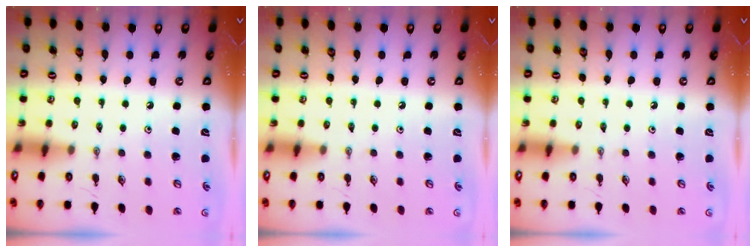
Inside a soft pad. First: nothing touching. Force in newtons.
{"total": 0.0}
{"total": 0.0}